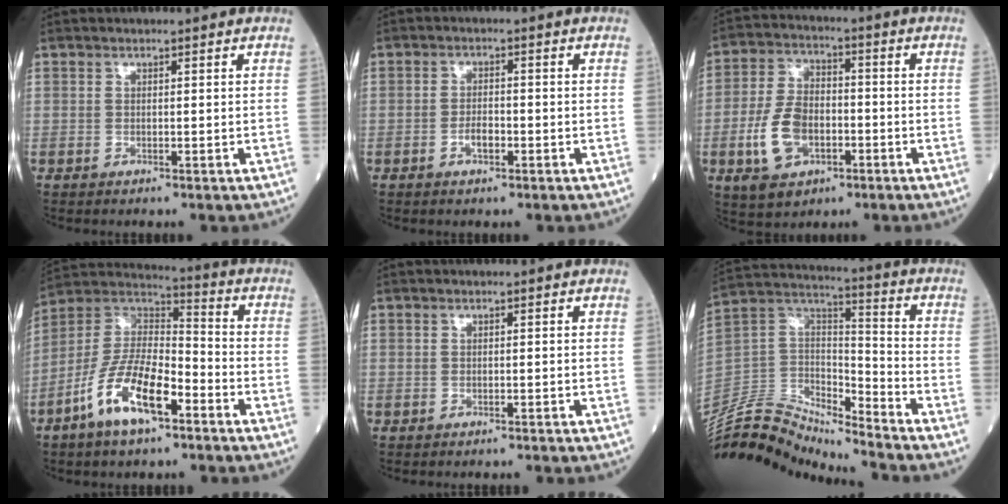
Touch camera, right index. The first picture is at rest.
{"total": 2.5, "force": [-1.1, 1.1, 2.0], "torque": [-0.034, 0.004, -0.018]}
{"total": 10.3, "force": [-3.2, 6.2, 7.5], "torque": [-0.165, 0.008, -0.055]}
{"total": 13.6, "force": [-6.9, 4.6, 10.8], "torque": [-0.219, 0.008, -0.129]}
{"total": 1.4, "force": [-1.4, 0.1, 0.1], "torque": [0.001, 0.000, -0.020]}
{"total": 15.7, "force": [-15.2, 2.6, 2.8], "torque": [-0.050, 0.071, -0.284]}